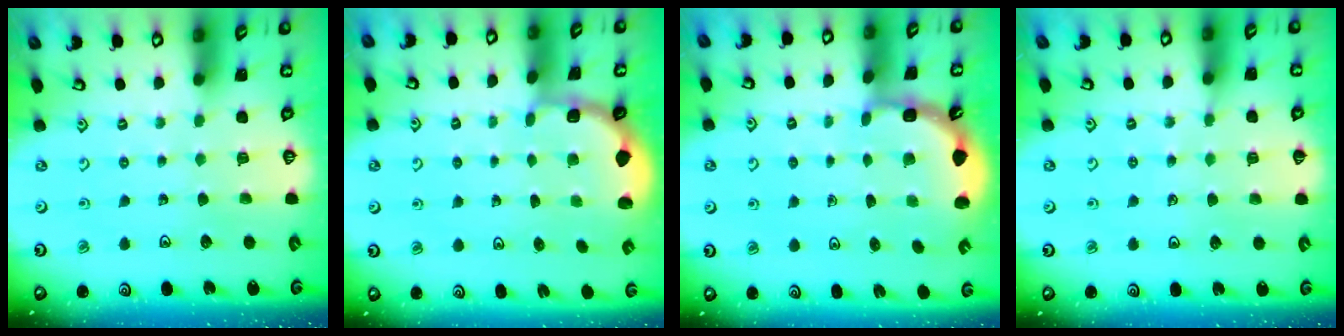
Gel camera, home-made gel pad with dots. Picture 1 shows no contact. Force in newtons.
{"total": 1.8, "press": 1.7, "slide": 0.7}
{"total": 2.1, "press": 1.9, "slide": 0.9}
{"total": 4.1, "press": 4.1, "slide": 0.6}